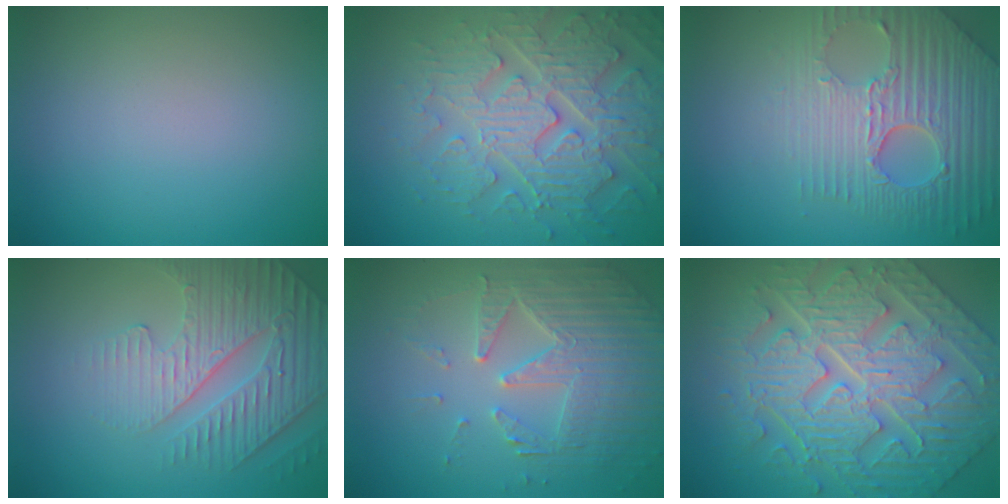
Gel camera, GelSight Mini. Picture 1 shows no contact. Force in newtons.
{"total": 6.8, "press": 5.8, "slide": 3.6}
{"total": 7.6, "press": 5.5, "slide": 5.3}
{"total": 4.2, "press": 4.0, "slide": 1.4}
{"total": 5.0, "press": 4.4, "slide": 2.4}
{"total": 8.9, "press": 7.2, "slide": 5.1}